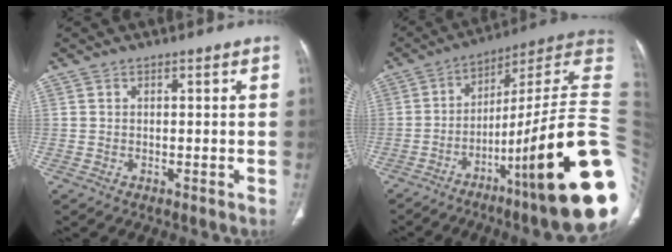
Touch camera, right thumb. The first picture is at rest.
{"total": 29.3, "force": [-6.5, 3.9, 28.3], "torque": [-0.321, 0.039, -0.104]}